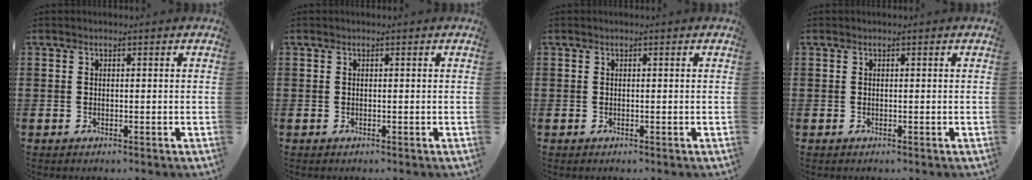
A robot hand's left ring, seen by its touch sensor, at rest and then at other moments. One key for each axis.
{"total": 0.0}
{"total": 0.0}
{"total": 0.0}